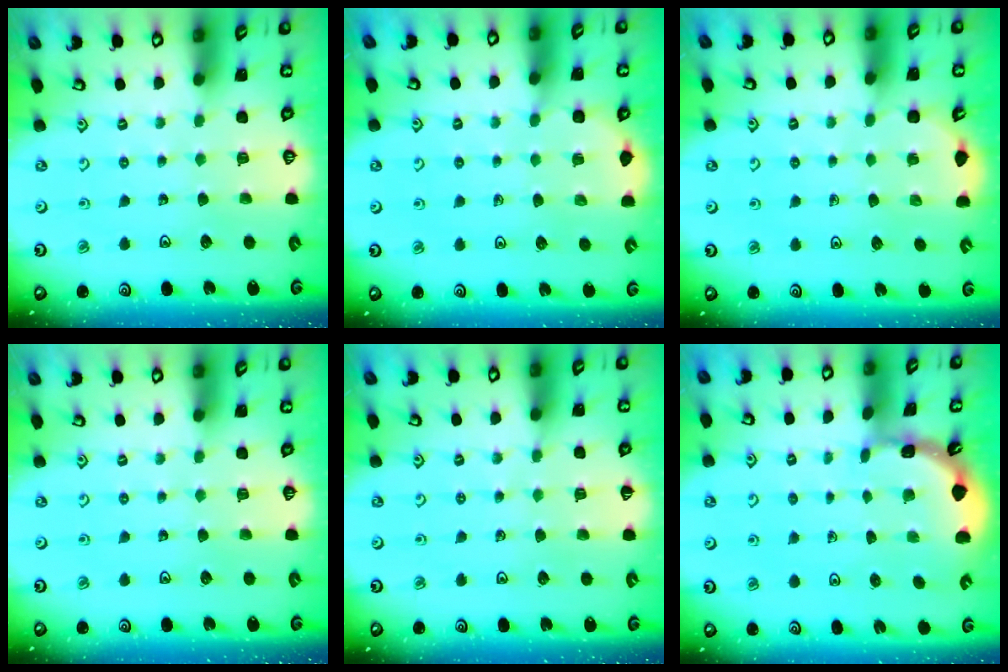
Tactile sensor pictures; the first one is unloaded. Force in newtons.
{"total": 5.9, "press": 5.8, "slide": 1.1}
{"total": 2.2, "press": 2.0, "slide": 1.1}
{"total": 0.0}
{"total": 2.5, "press": 2.5, "slide": 0.5}
{"total": 1.7, "press": 1.7, "slide": 0.1}